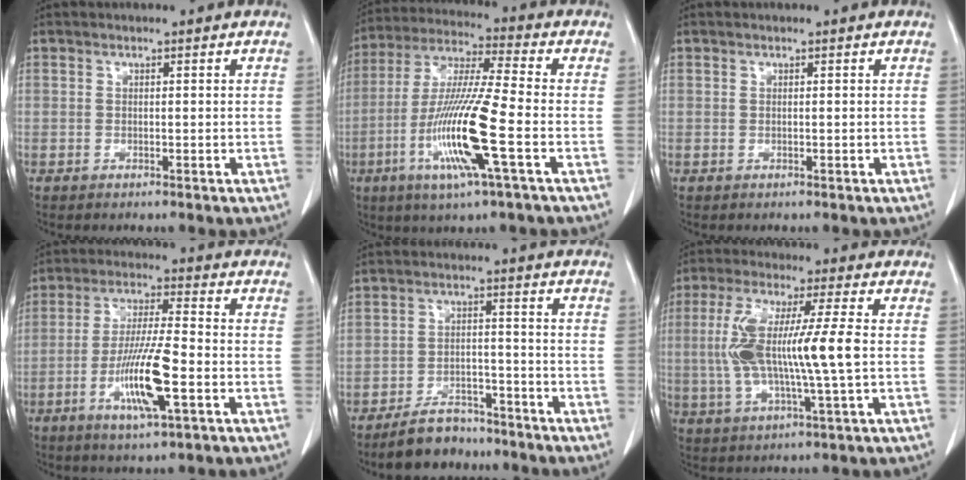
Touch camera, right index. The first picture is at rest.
{"total": 16.1, "force": [-5.1, 0.4, 15.3], "torque": [-0.316, -0.019, -0.099]}
{"total": 0.0}
{"total": 12.1, "force": [-3.9, 1.5, 11.4], "torque": [-0.220, -0.011, -0.071]}
{"total": 8.1, "force": [-6.8, 3.7, 2.6], "torque": [-0.049, 0.002, -0.113]}
{"total": 13.8, "force": [0.1, 1.4, 13.7], "torque": [-0.279, 0.008, 0.002]}